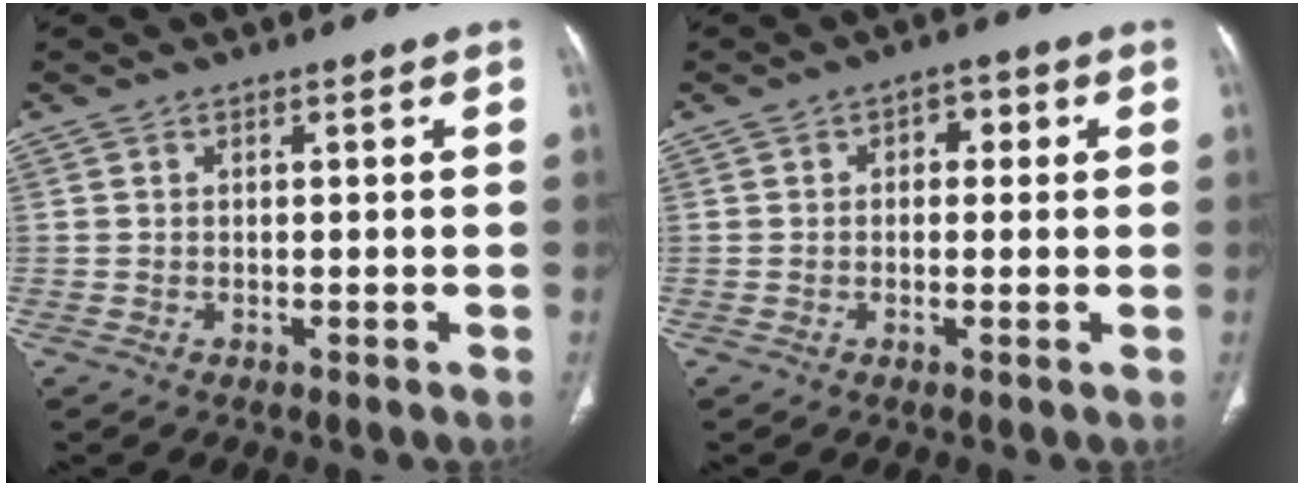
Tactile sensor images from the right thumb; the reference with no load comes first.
{"total": 3.5, "force": [0.8, 2.4, 2.4], "torque": [-0.010, 0.006, 0.004]}